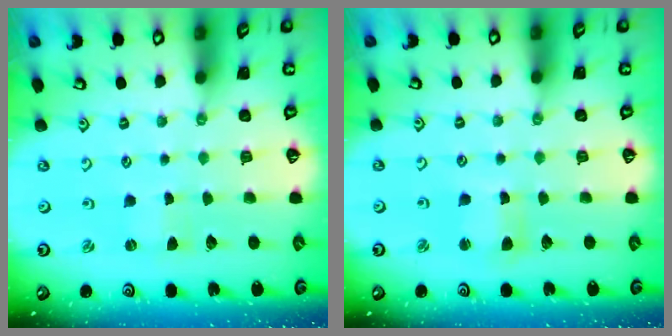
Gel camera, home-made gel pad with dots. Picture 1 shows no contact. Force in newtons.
{"total": 3.0, "press": 3.0, "slide": 0.3}